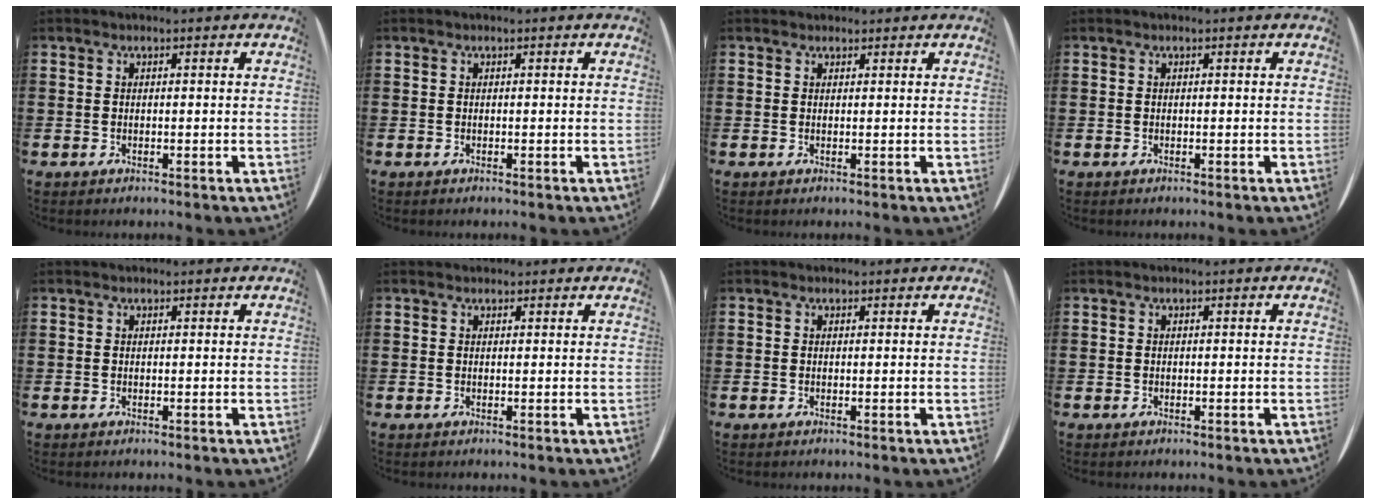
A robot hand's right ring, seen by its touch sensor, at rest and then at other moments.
{"total": 0.0}
{"total": 0.7, "force": [0.6, 0.2, -0.2], "torque": [0.003, 0.005, 0.012]}
{"total": 0.0}
{"total": 0.0}
{"total": 0.6, "force": [0.5, 0.1, -0.2], "torque": [0.003, 0.004, 0.010]}
{"total": 0.0}
{"total": 0.0}